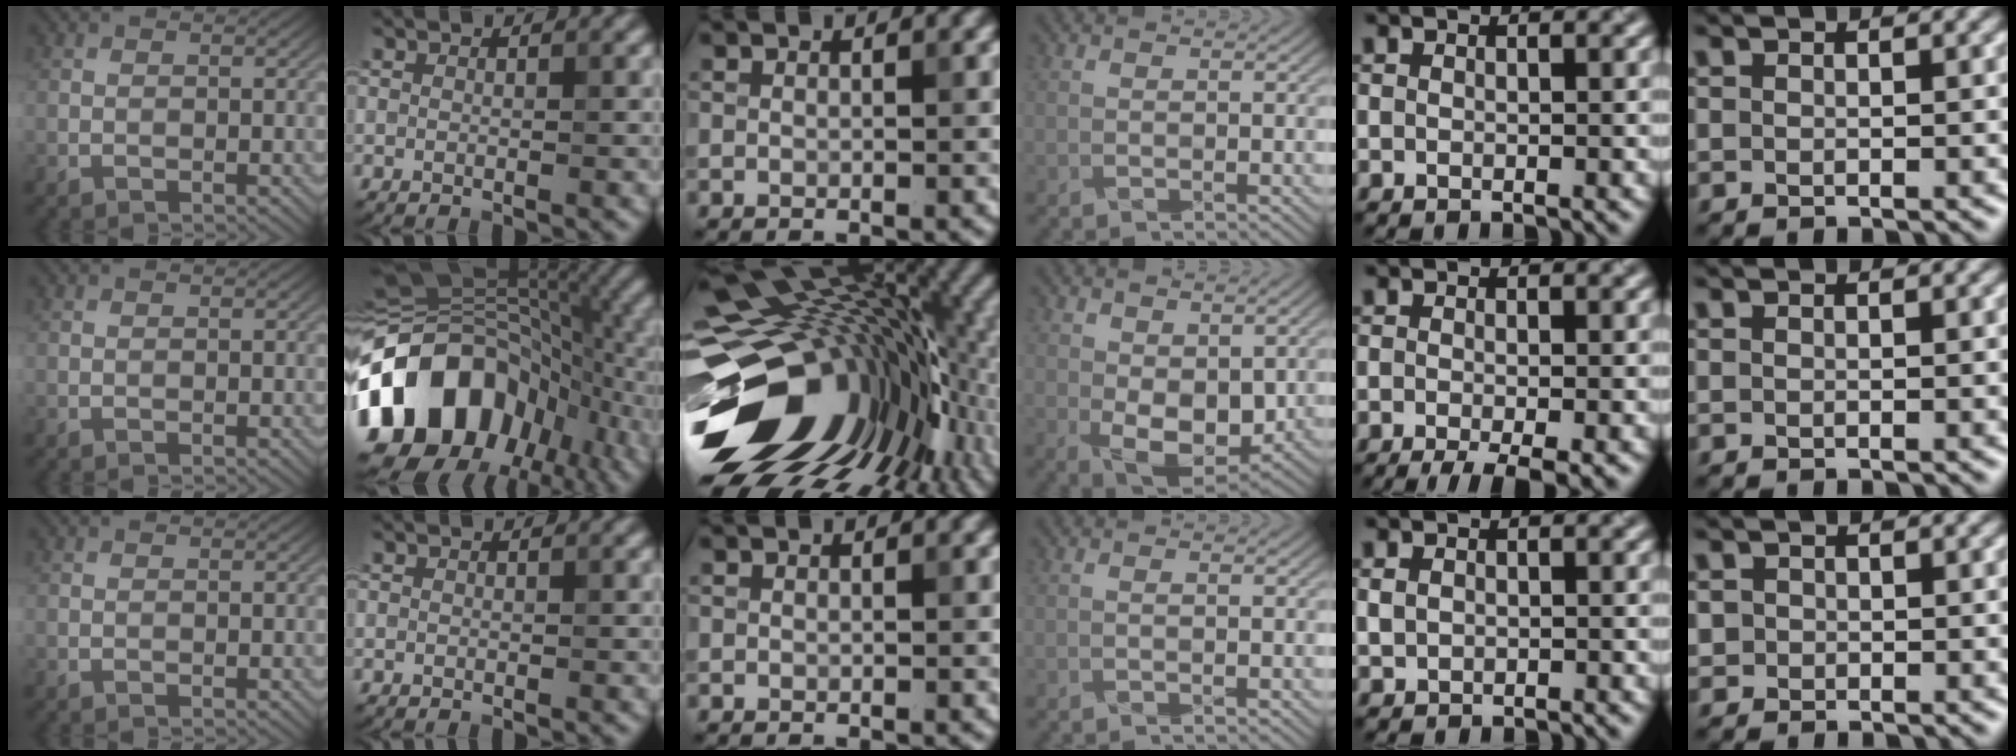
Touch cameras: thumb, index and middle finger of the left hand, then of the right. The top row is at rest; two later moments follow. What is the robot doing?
{"motion": "fold", "object": "paper towel"}